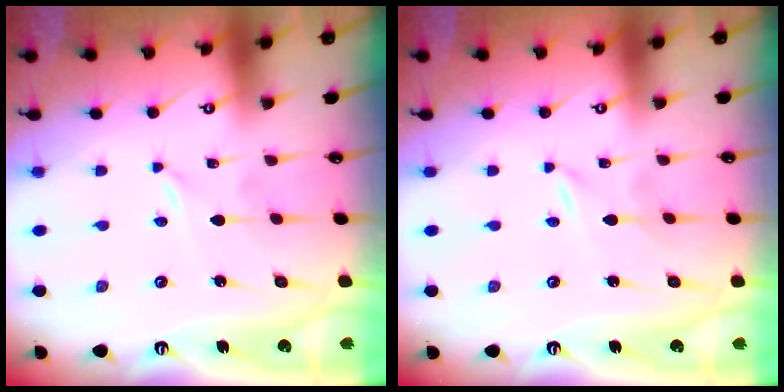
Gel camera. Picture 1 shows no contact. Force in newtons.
{"total": 0.0}